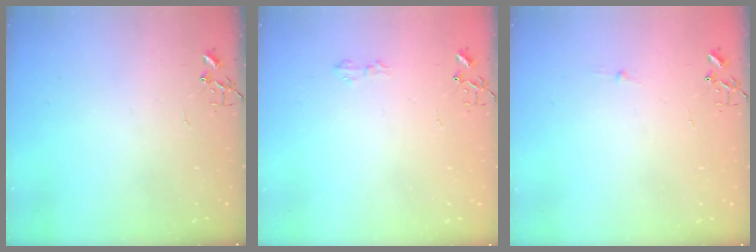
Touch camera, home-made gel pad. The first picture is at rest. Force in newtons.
{"total": 5.2, "press": 5.1, "slide": 0.8}
{"total": 2.8, "press": 2.8, "slide": 0.3}